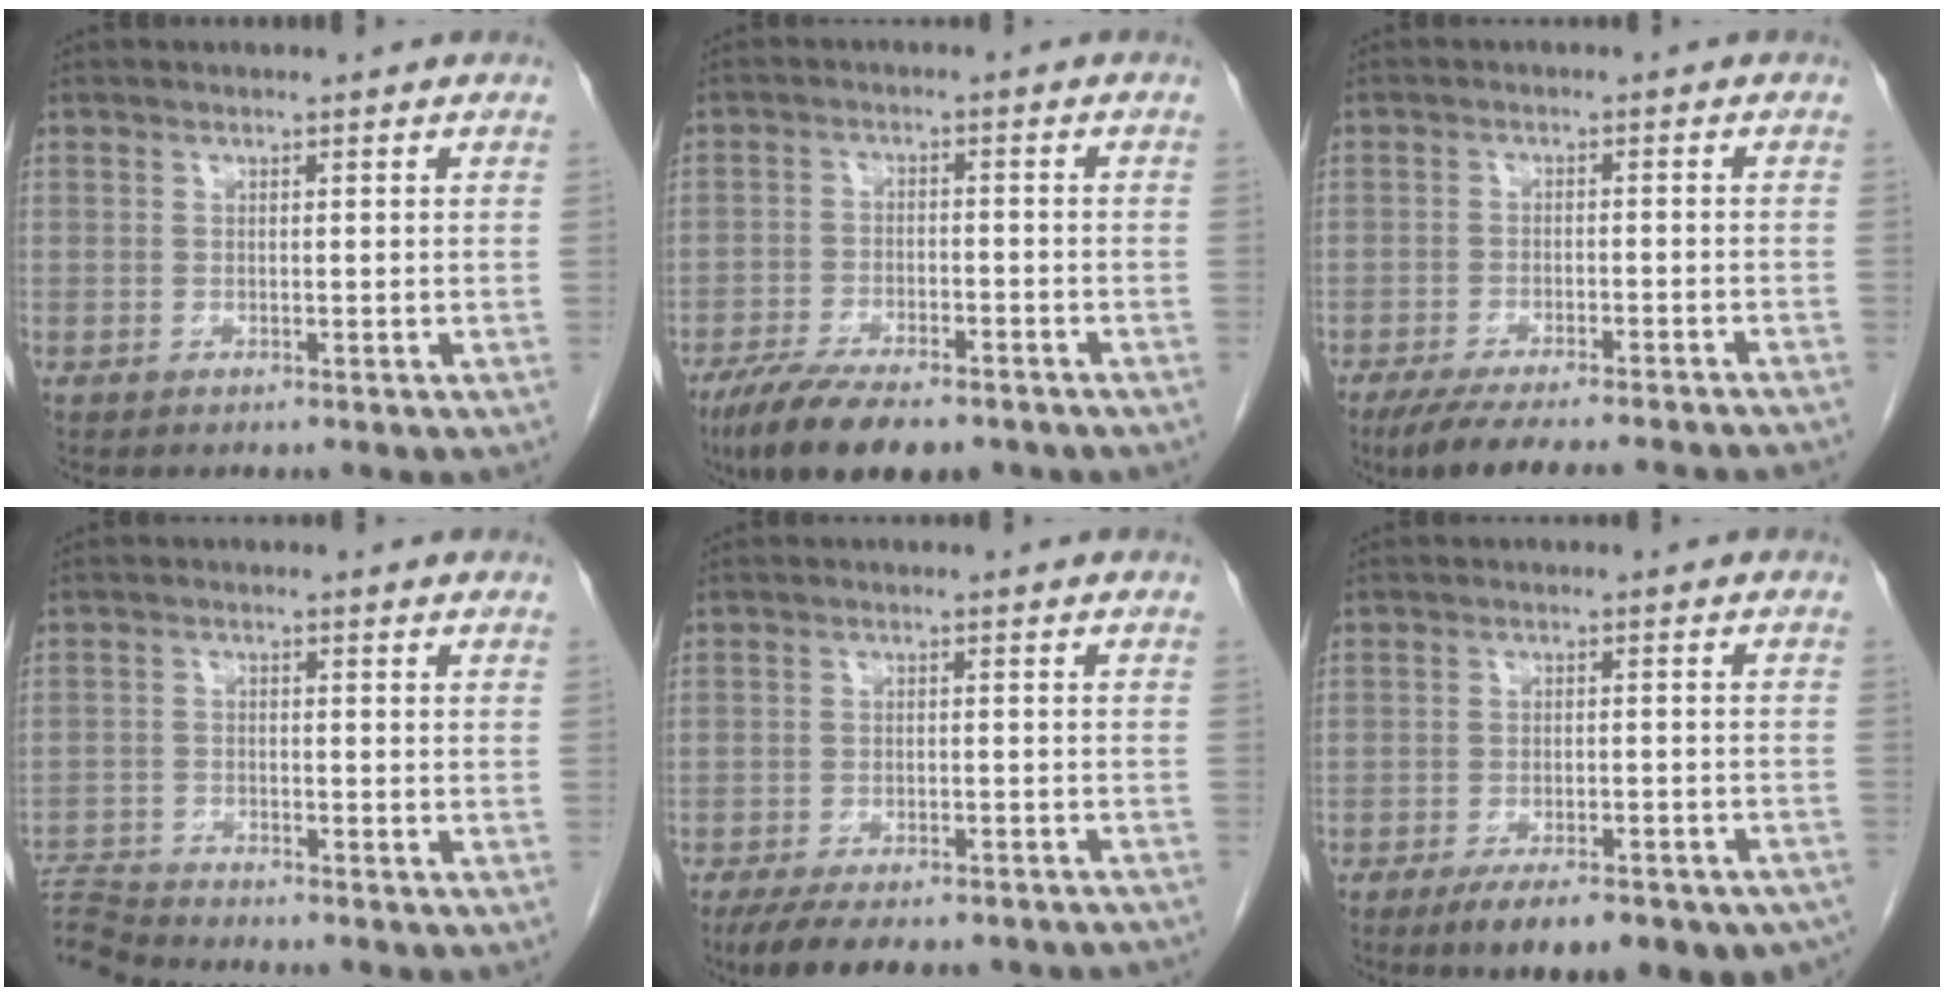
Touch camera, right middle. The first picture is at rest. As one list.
[{"total": 12.7, "force": [-9.5, 3.9, 7.4], "torque": [-0.119, -0.017, -0.149]}, {"total": 16.9, "force": [-15.1, 1.5, 7.5], "torque": [-0.098, -0.026, -0.201]}, {"total": 6.1, "force": [-6.1, -0.9, 0.1], "torque": [-0.002, -0.004, -0.111]}, {"total": 16.7, "force": [-14.3, 4.6, 7.3], "torque": [-0.126, -0.011, -0.184]}, {"total": 15.5, "force": [-12.0, 5.0, 8.5], "torque": [-0.080, 0.008, -0.155]}]